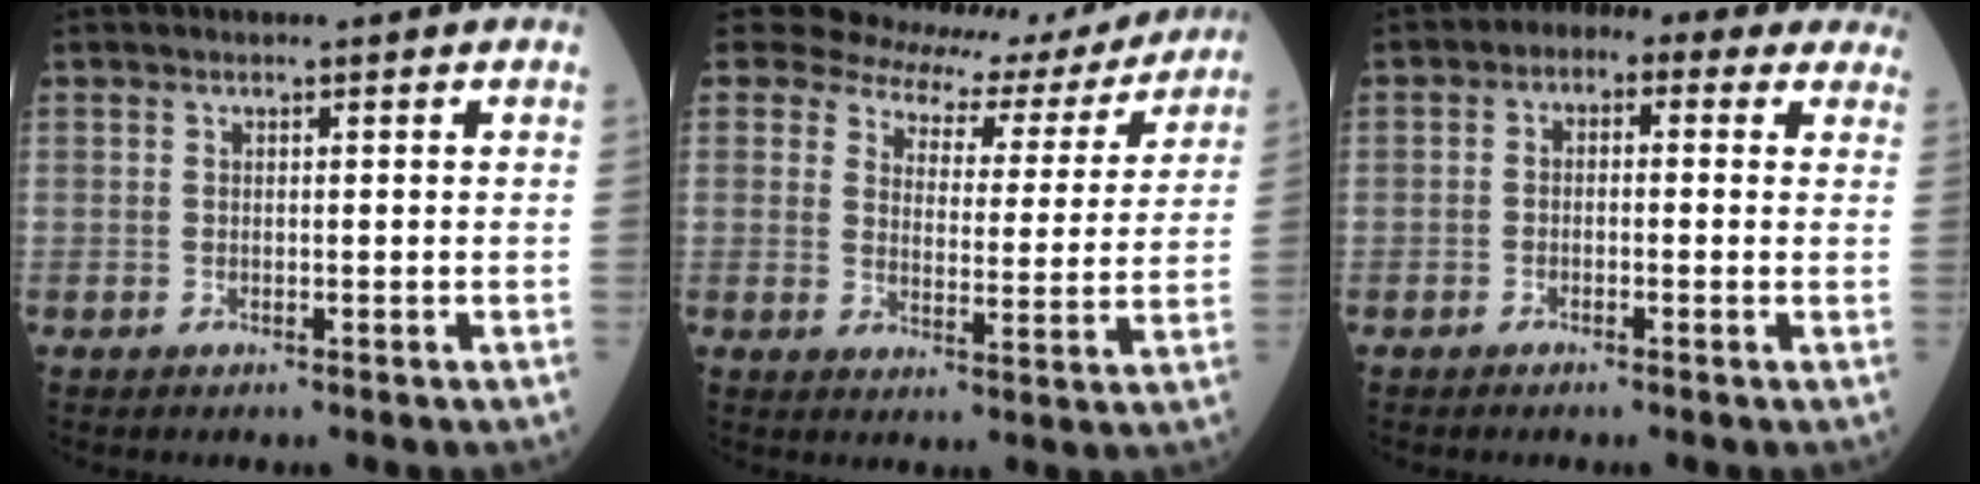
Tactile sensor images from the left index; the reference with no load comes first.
{"total": 14.4, "force": [12.8, 5.9, 3.2], "torque": [-0.032, -0.008, 0.141]}
{"total": 7.1, "force": [3.9, 4.3, 4.1], "torque": [-0.045, 0.042, 0.027]}